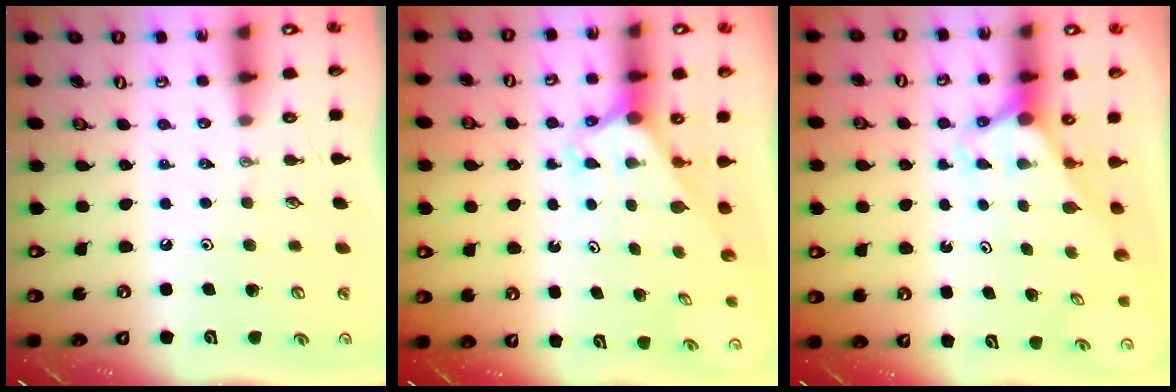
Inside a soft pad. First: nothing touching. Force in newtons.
{"total": 2.2, "press": 2.2, "slide": 0.2}
{"total": 2.7, "press": 2.7, "slide": 0.0}